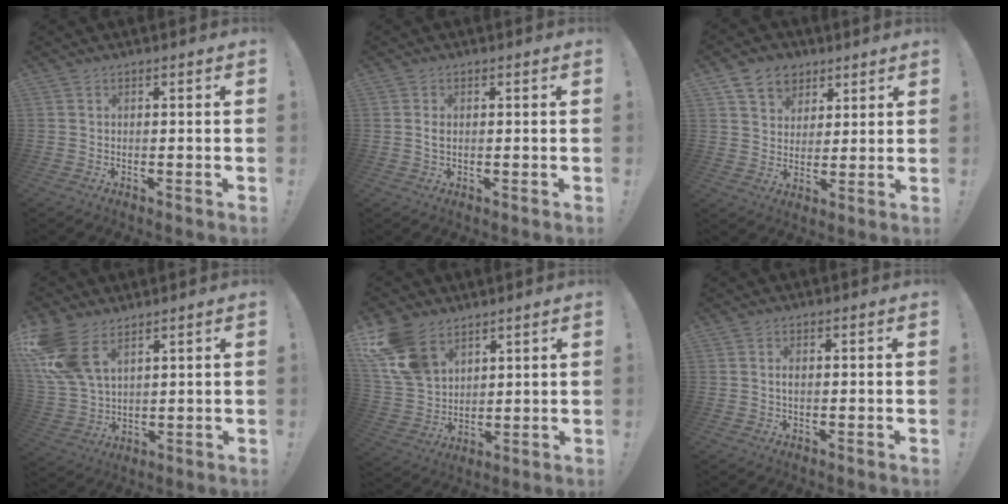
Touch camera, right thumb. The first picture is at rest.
{"total": 1.5, "force": [0.1, 0.9, 1.2], "torque": [-0.018, 0.001, -0.001]}
{"total": 9.5, "force": [5.2, 7.5, 2.7], "torque": [-0.037, -0.029, 0.103]}
{"total": 13.7, "force": [7.4, 7.8, 8.4], "torque": [-0.182, -0.029, 0.147]}
{"total": 14.8, "force": [8.7, 9.6, 7.1], "torque": [-0.144, -0.042, 0.176]}
{"total": 1.3, "force": [-0.1, 0.5, 1.2], "torque": [-0.019, 0.001, -0.003]}